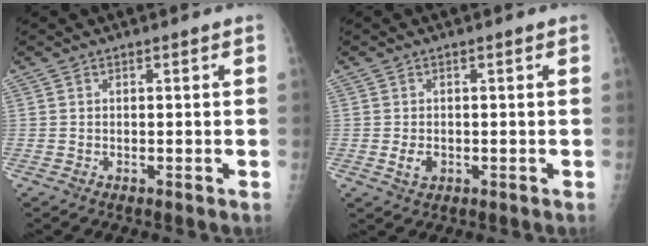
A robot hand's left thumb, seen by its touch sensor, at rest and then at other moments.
{"total": 2.4, "force": [-0.4, 1.7, 1.7], "torque": [-0.026, -0.001, -0.004]}